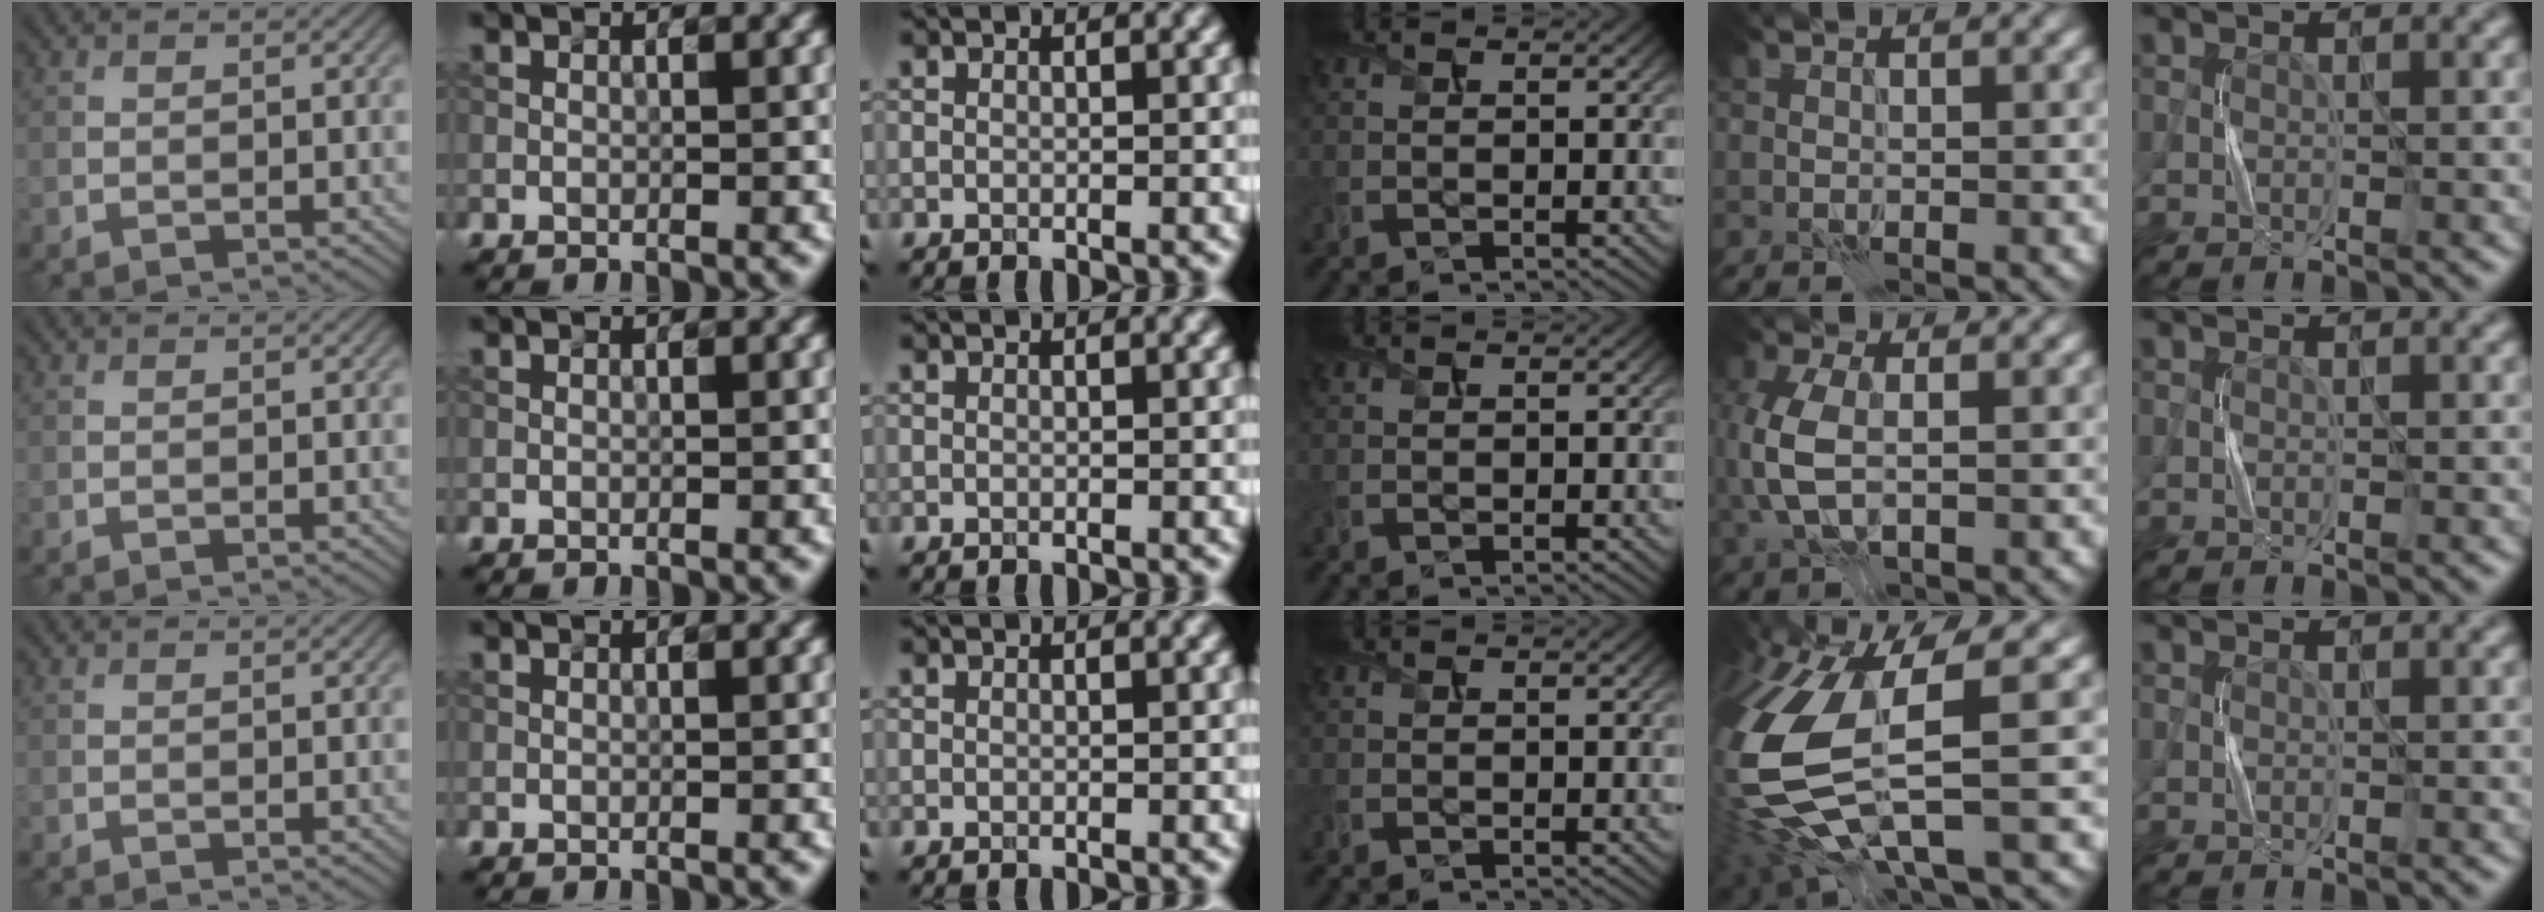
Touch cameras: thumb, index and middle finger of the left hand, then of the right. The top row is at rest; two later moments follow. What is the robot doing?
{"motion": "press", "object": "sticky note"}